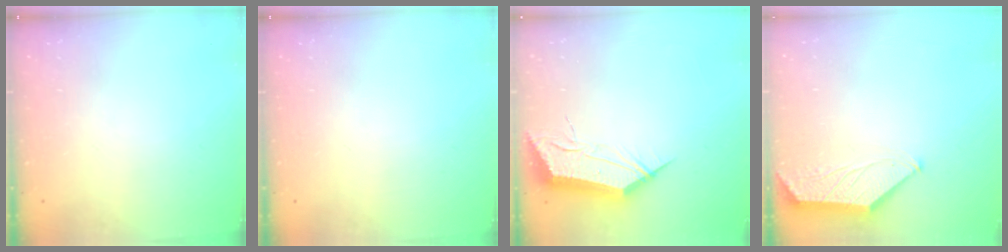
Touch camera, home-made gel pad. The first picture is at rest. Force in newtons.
{"total": 0.0}
{"total": 12.6, "press": 12.6, "slide": 0.7}
{"total": 1.0, "press": 1.0, "slide": 0.2}